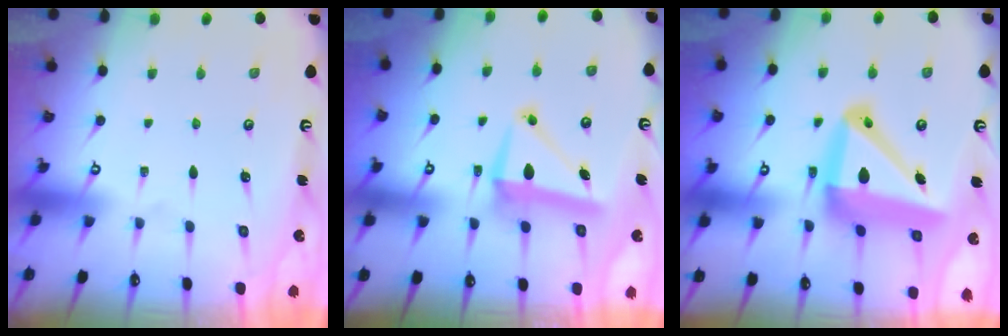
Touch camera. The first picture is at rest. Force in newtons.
{"total": 8.8, "press": 8.7, "slide": 1.5}
{"total": 16.8, "press": 16.6, "slide": 2.3}